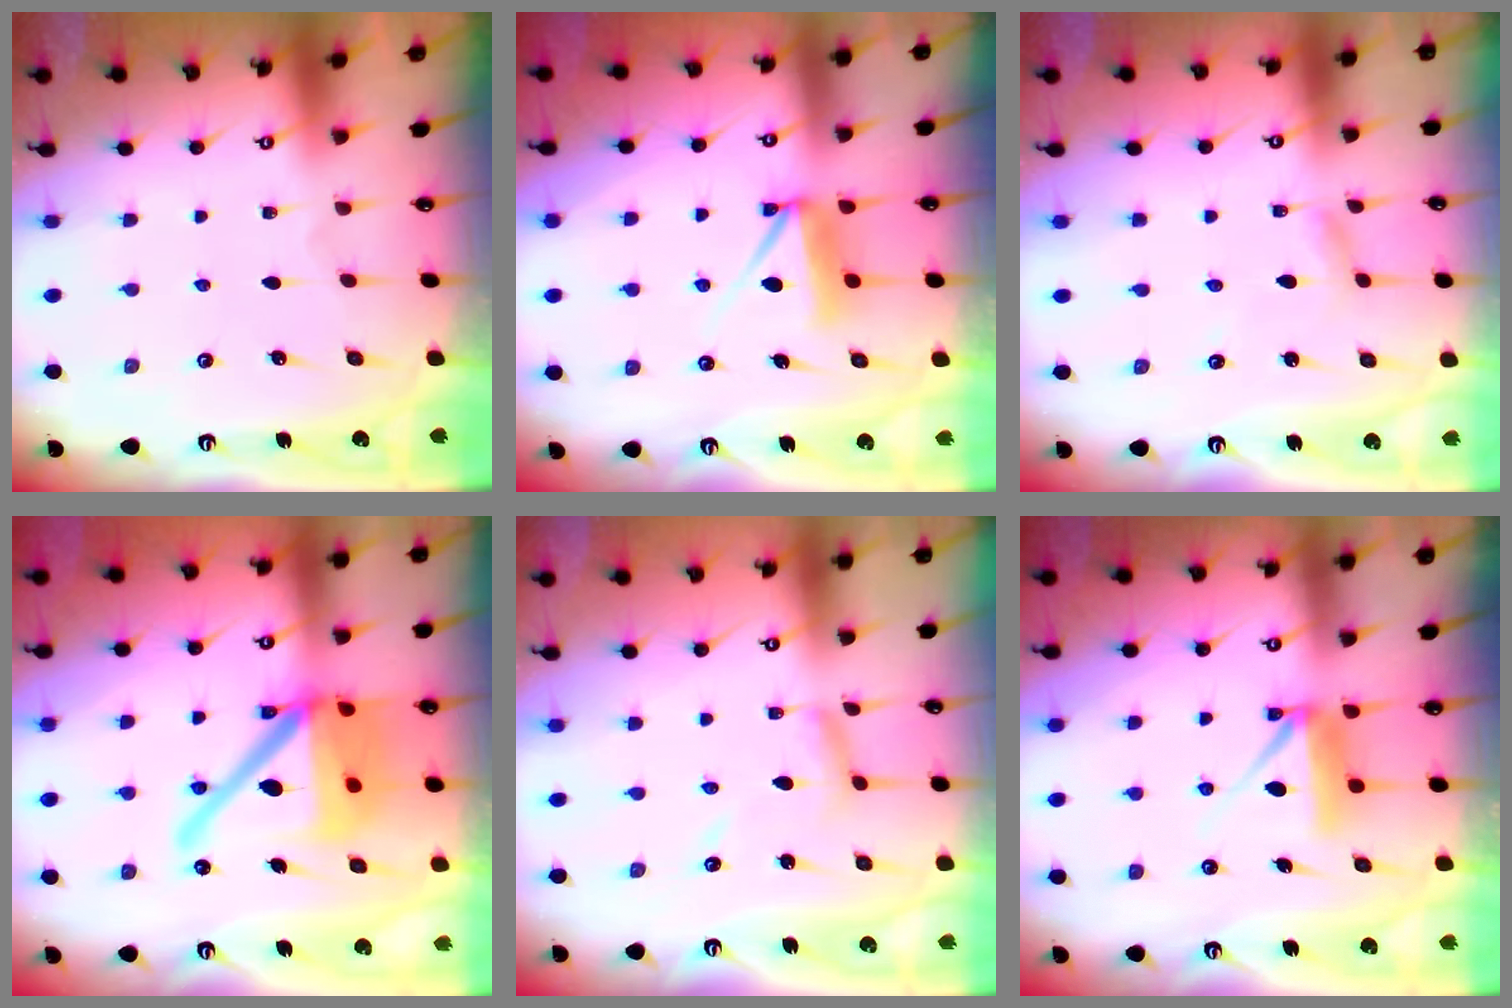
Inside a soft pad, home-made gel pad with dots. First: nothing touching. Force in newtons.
{"total": 8.7, "press": 8.7, "slide": 0.6}
{"total": 2.8, "press": 2.8, "slide": 0.1}
{"total": 21.3, "press": 21.1, "slide": 3.1}
{"total": 7.0, "press": 7.0, "slide": 0.1}
{"total": 7.8, "press": 7.7, "slide": 0.5}